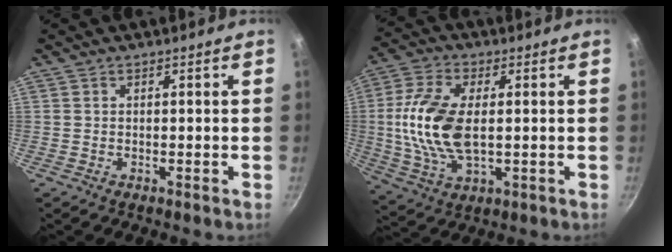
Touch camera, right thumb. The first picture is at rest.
{"total": 14.7, "force": [0.6, 7.8, 12.4], "torque": [-0.249, 0.004, 0.008]}